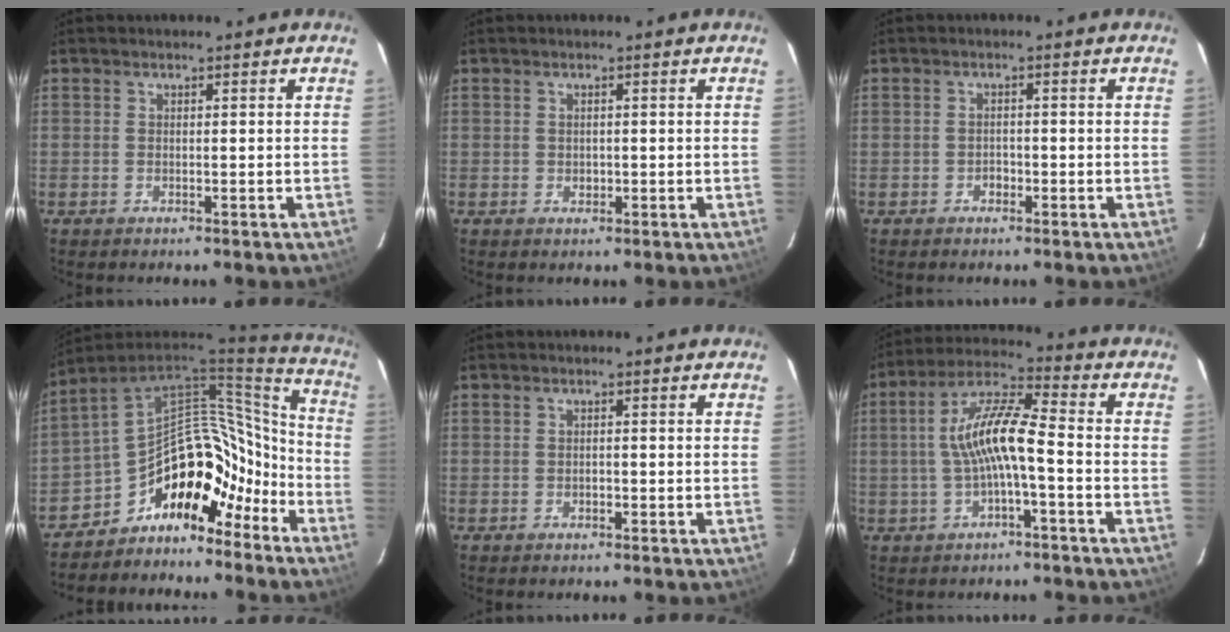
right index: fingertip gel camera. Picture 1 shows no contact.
{"total": 1.1, "force": [0.0, 0.9, 0.5], "torque": [-0.008, 0.002, 0.001]}
{"total": 1.4, "force": [-0.8, 1.1, 0.5], "torque": [-0.009, 0.004, -0.011]}
{"total": 17.0, "force": [-11.4, 10.4, 7.3], "torque": [-0.112, 0.070, -0.175]}
{"total": 0.6, "force": [-0.3, 0.4, 0.3], "torque": [-0.005, 0.002, -0.005]}
{"total": 10.1, "force": [-1.5, 2.0, 9.8], "torque": [-0.196, 0.020, -0.027]}